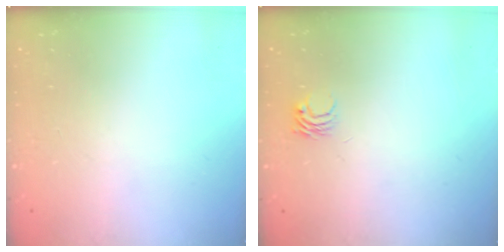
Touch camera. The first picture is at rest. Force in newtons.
{"total": 3.3, "press": 3.3, "slide": 0.0}